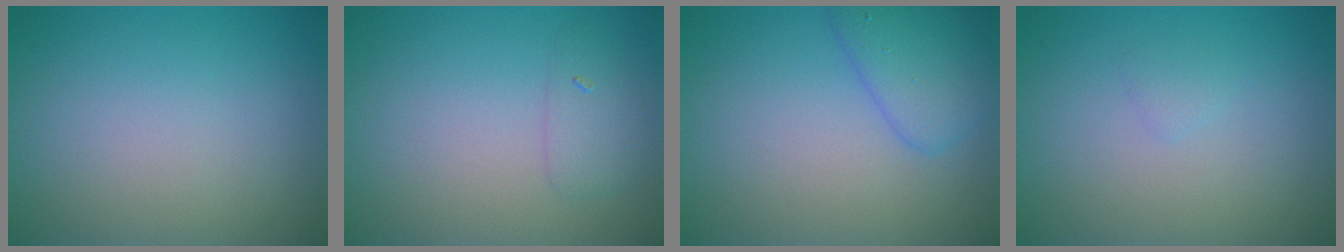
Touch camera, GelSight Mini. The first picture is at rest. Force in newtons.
{"total": 1.5, "press": 1.5, "slide": 0.0}
{"total": 3.3, "press": 3.3, "slide": 0.1}
{"total": 0.6, "press": 0.6, "slide": 0.1}